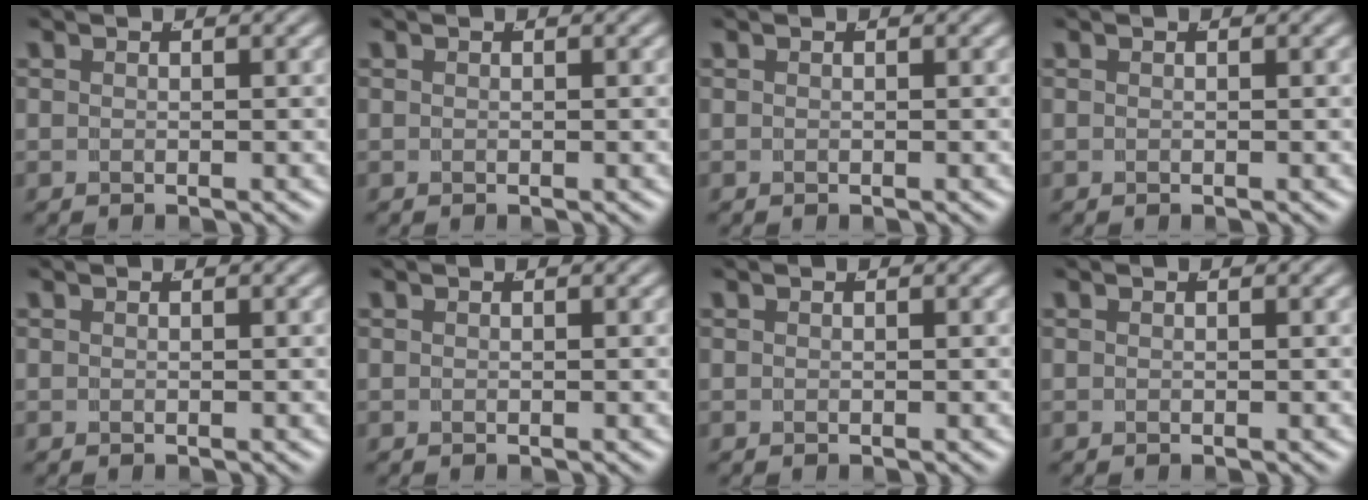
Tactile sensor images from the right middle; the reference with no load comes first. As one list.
[{"total": 0.0}, {"total": 0.0}, {"total": 0.0}, {"total": 0.0}, {"total": 0.0}, {"total": 0.0}, {"total": 0.0}]